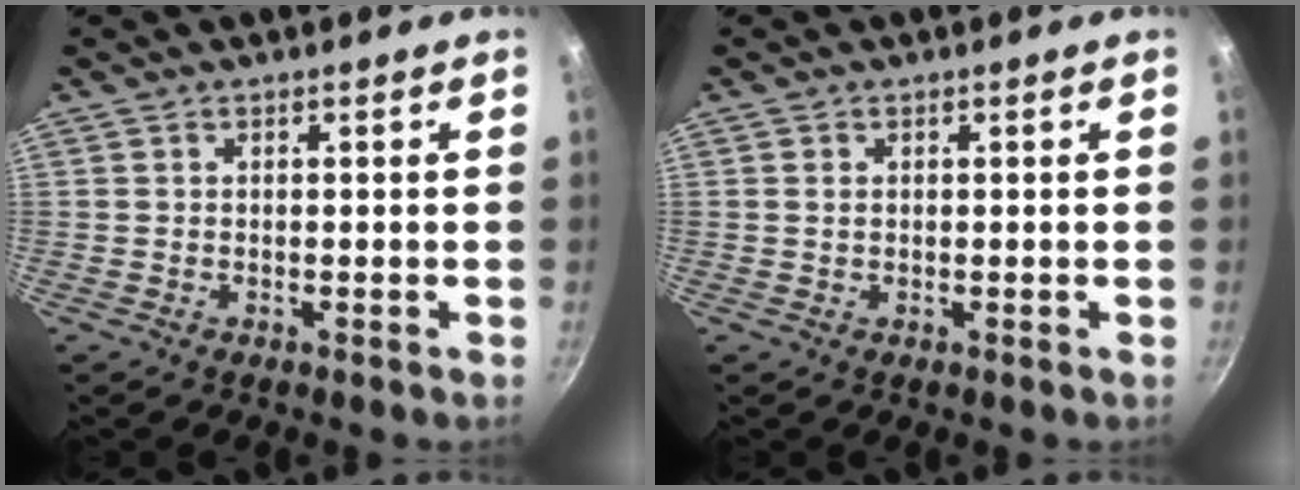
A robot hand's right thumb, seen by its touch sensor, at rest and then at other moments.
{"total": 1.0, "force": [0.2, 0.8, 0.6], "torque": [-0.010, 0.002, 0.003]}